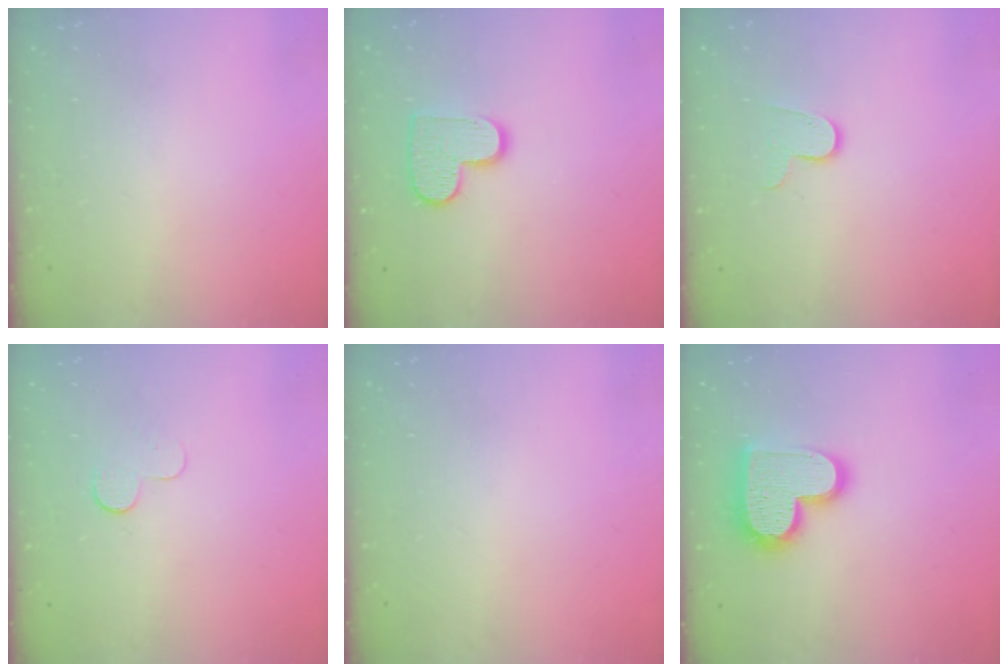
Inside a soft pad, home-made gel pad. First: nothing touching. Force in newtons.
{"total": 10.4, "press": 10.4, "slide": 0.6}
{"total": 7.2, "press": 7.2, "slide": 0.3}
{"total": 3.9, "press": 3.9, "slide": 0.4}
{"total": 0.0}
{"total": 17.1, "press": 17.1, "slide": 1.1}